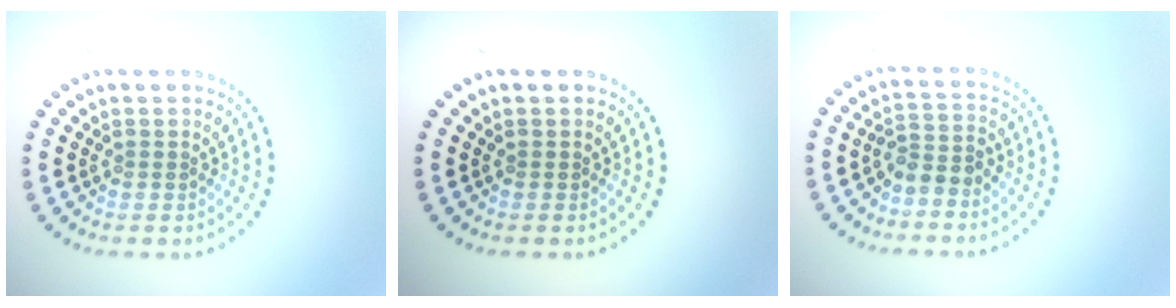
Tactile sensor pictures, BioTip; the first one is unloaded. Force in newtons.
{"total": 0.0}
{"total": 2.2, "press": 1.8, "slide": 1.2}